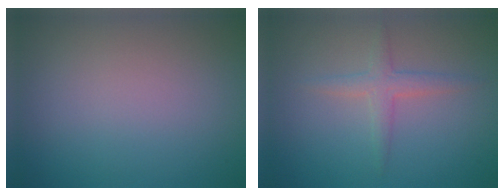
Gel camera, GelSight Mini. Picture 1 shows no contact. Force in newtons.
{"total": 1.9, "press": 1.9, "slide": 0.1}